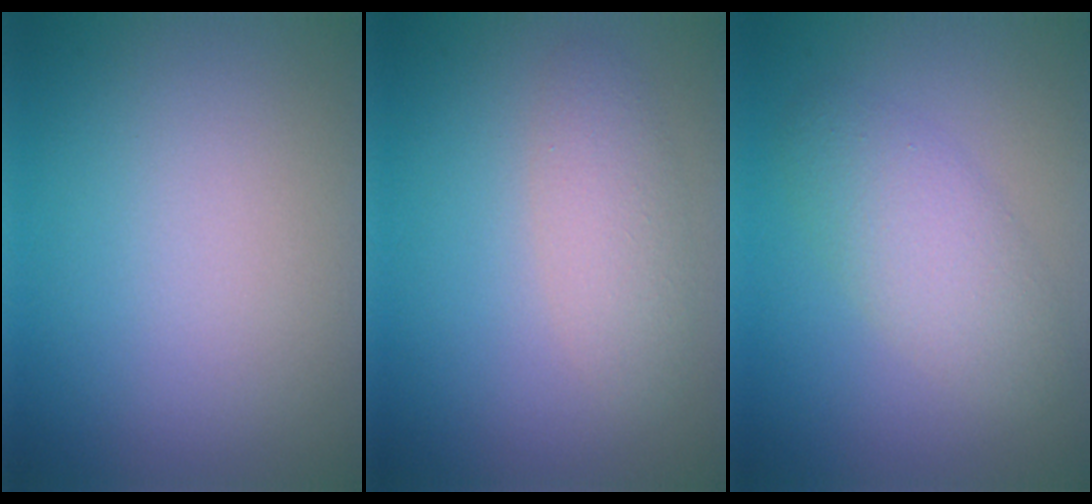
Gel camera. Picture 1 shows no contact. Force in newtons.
{"total": 2.4, "press": 2.4, "slide": 0.1}
{"total": 3.8, "press": 3.8, "slide": 0.0}